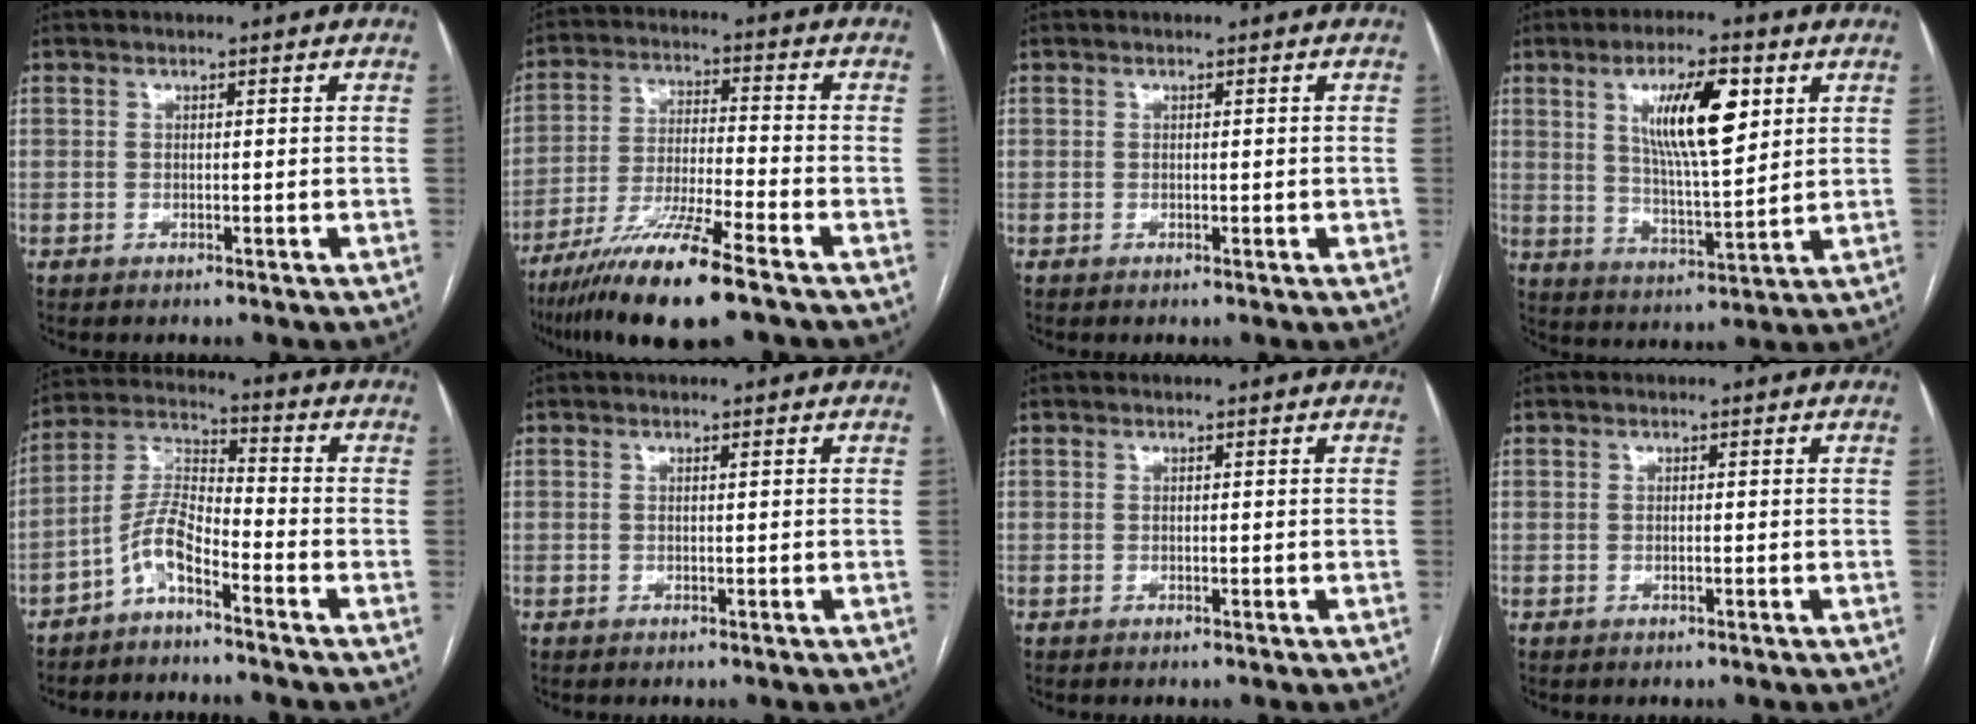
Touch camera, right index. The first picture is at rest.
{"total": 13.3, "force": [-9.0, 0.5, 9.9], "torque": [-0.190, -0.036, -0.161]}
{"total": 0.6, "force": [0.0, 0.3, 0.5], "torque": [-0.007, 0.002, 0.002]}
{"total": 12.2, "force": [4.6, 2.7, 11.0], "torque": [-0.196, 0.003, 0.083]}
{"total": 6.6, "force": [-4.4, 1.4, 4.8], "torque": [-0.112, 0.010, -0.091]}
{"total": 0.0}
{"total": 0.0}
{"total": 0.0}